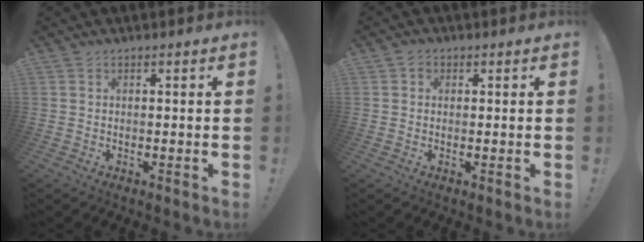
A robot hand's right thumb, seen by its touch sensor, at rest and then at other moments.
{"total": 1.2, "force": [0.3, 1.0, 0.4], "torque": [-0.007, 0.006, 0.004]}